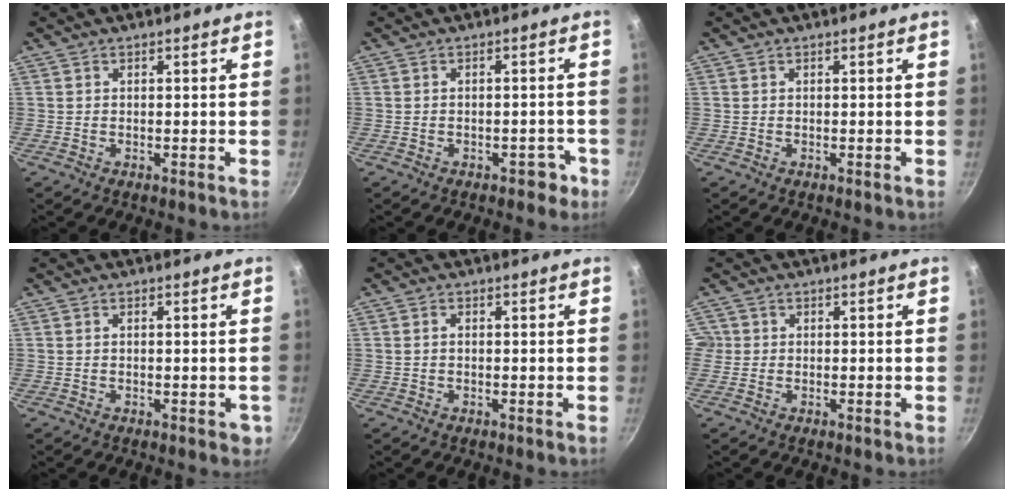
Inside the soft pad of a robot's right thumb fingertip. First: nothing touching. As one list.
[{"total": 2.9, "force": [-1.6, 1.7, 1.6], "torque": [-0.007, 0.023, -0.005]}, {"total": 0.0}, {"total": 2.2, "force": [-0.4, 1.1, 1.9], "torque": [-0.018, -0.001, -0.003]}, {"total": 0.8, "force": [0.0, 0.5, 0.7], "torque": [-0.014, 0.002, 0.001]}, {"total": 1.5, "force": [0.0, 1.5, 0.2], "torque": [0.009, 0.004, -0.004]}]